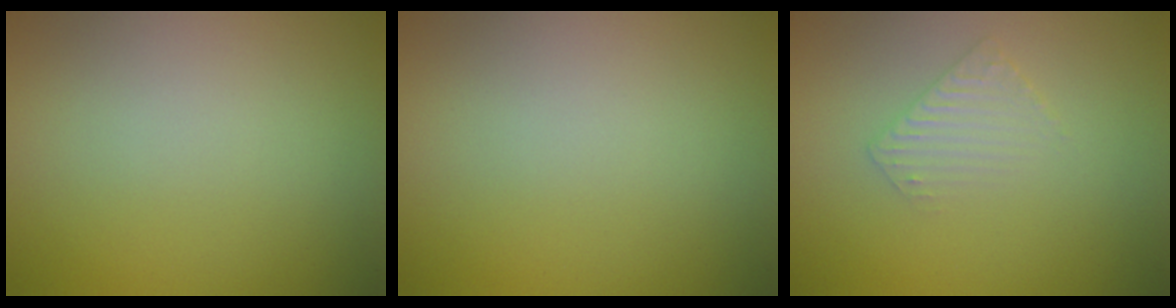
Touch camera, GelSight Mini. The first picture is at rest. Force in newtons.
{"total": 0.0}
{"total": 1.6, "press": 1.6, "slide": 0.4}